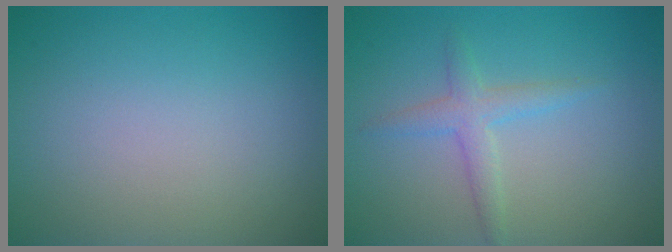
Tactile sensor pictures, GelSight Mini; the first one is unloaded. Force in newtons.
{"total": 2.2, "press": 2.2, "slide": 0.1}